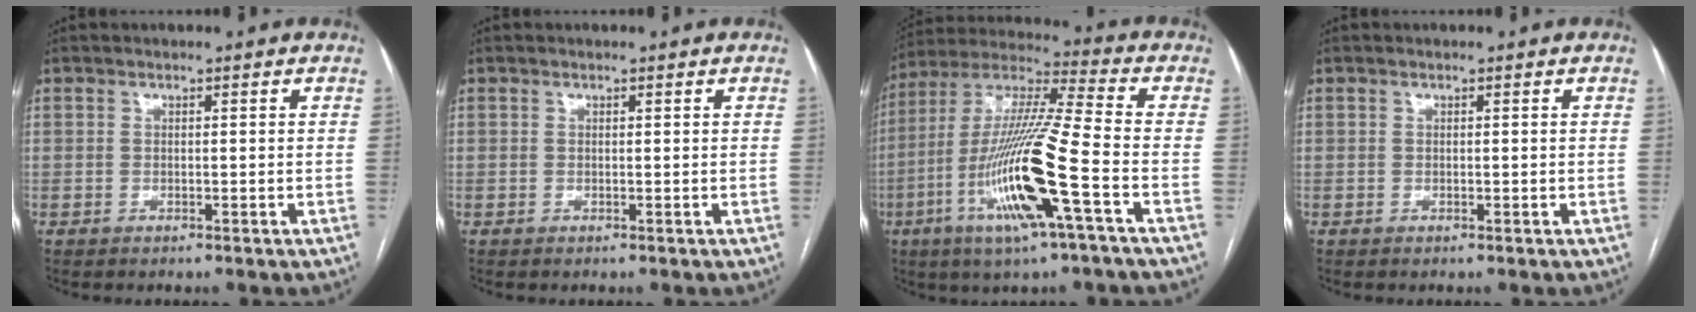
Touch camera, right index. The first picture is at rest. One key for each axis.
{"total": 0.0}
{"total": 18.3, "fx": -6.2, "fy": 0.2, "fz": 17.2, "tx": -0.351, "ty": -0.015, "tz": -0.122}
{"total": 0.0}